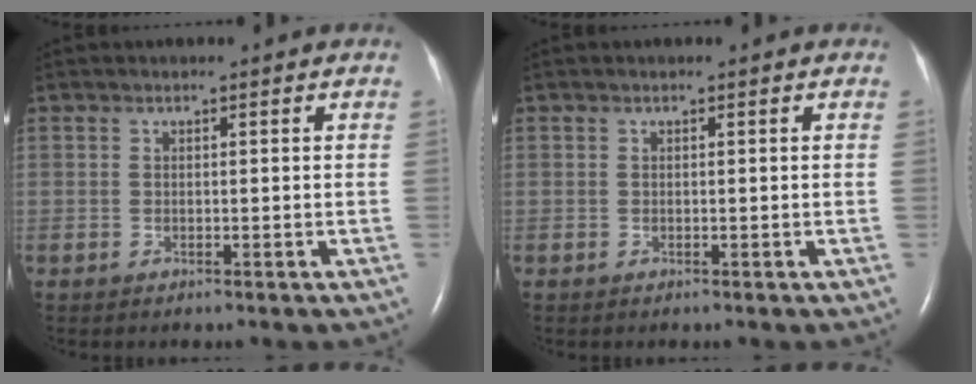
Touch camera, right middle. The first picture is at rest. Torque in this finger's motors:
{"motor_torque": [0.01, 0.01, 0.00, 0.00]}